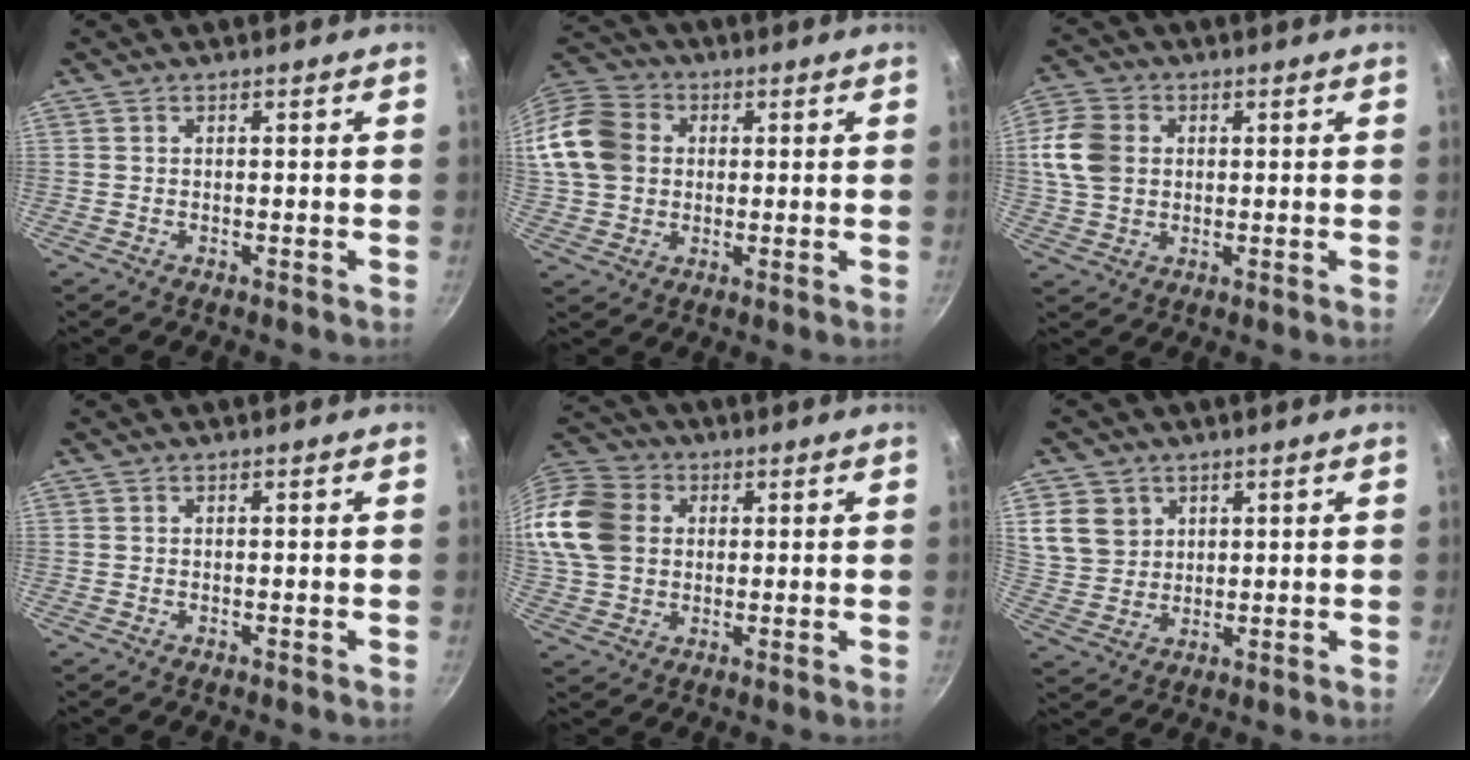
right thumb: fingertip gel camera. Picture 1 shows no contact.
{"total": 16.4, "force": [1.9, 13.5, 9.0], "torque": [-0.176, 0.027, 0.025]}
{"total": 9.9, "force": [1.3, 7.7, 6.0], "torque": [-0.109, 0.003, 0.015]}
{"total": 0.0}
{"total": 21.3, "force": [3.6, 17.4, 11.8], "torque": [-0.274, 0.034, 0.060]}
{"total": 7.8, "force": [2.9, 6.6, 3.0], "torque": [-0.032, -0.010, 0.064]}